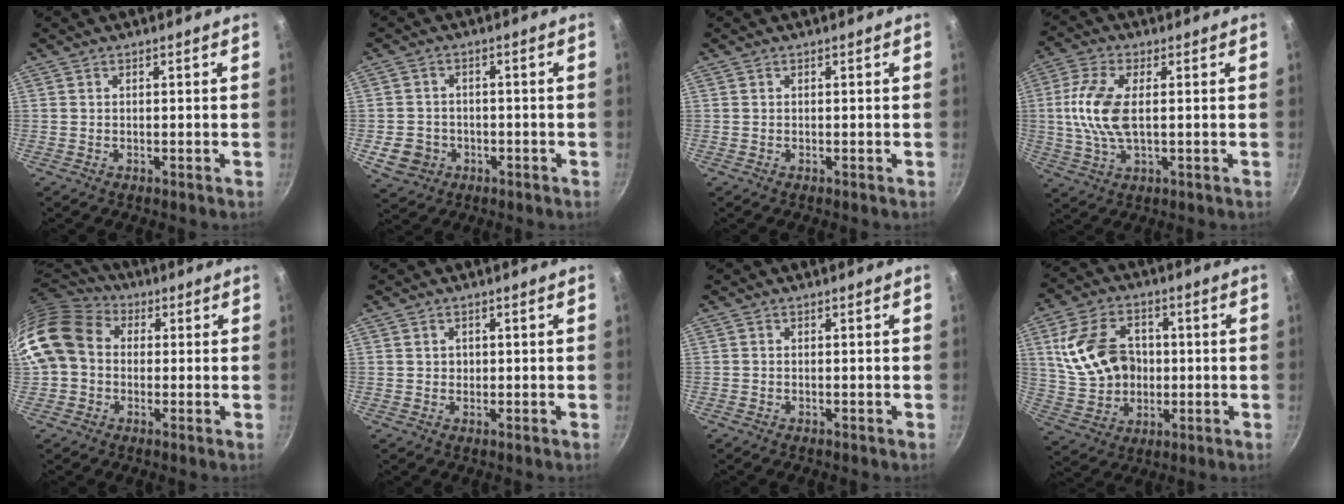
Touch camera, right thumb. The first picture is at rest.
{"total": 6.3, "force": [-1.9, 5.4, 2.5], "torque": [-0.032, 0.019, -0.022]}
{"total": 0.0}
{"total": 10.0, "force": [0.7, 4.7, 8.8], "torque": [-0.191, 0.006, 0.008]}
{"total": 14.2, "force": [0.8, 11.6, 8.0], "torque": [-0.137, 0.029, -0.001]}
{"total": 1.4, "force": [0.3, 1.2, 0.5], "torque": [-0.003, 0.003, 0.005]}
{"total": 0.0}
{"total": 15.0, "force": [1.8, 11.5, 9.6], "torque": [-0.164, 0.010, 0.044]}